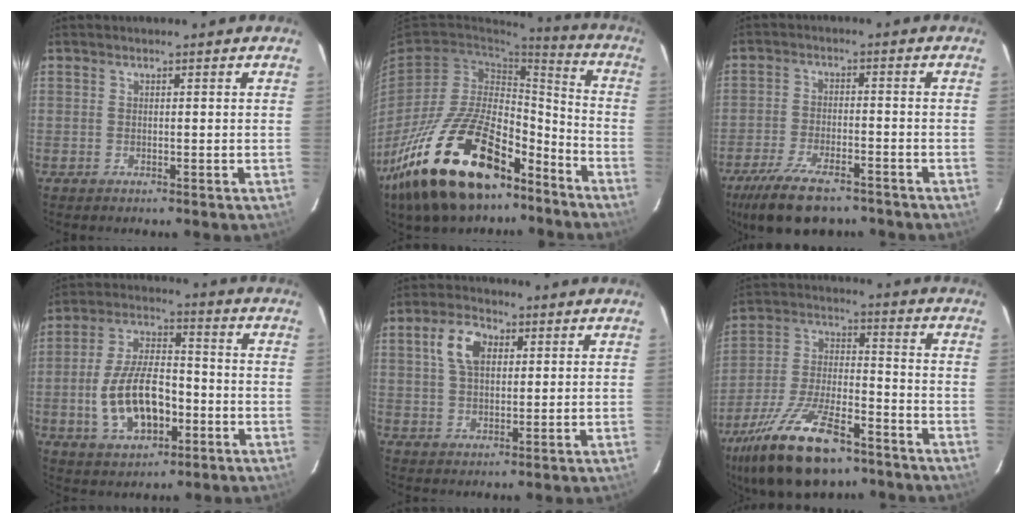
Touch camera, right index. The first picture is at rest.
{"total": 29.0, "force": [-18.9, 13.1, 17.6], "torque": [-0.339, -0.003, -0.297]}
{"total": 13.7, "force": [-10.2, 5.0, 7.6], "torque": [-0.173, -0.025, -0.173]}
{"total": 14.0, "force": [-3.9, 7.1, 11.4], "torque": [-0.227, 0.011, -0.056]}
{"total": 7.0, "force": [2.4, 4.1, 5.1], "torque": [-0.098, 0.020, 0.045]}
{"total": 21.2, "force": [-14.0, 8.2, 13.6], "torque": [-0.276, -0.027, -0.242]}